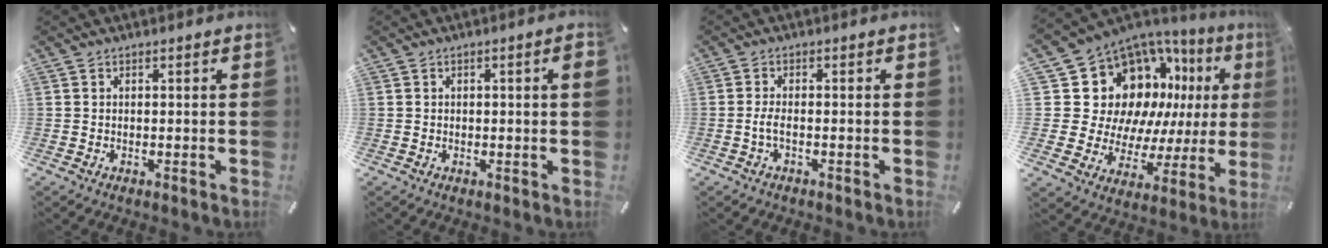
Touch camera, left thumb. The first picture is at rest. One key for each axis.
{"total": 1.8, "fx": 0.1, "fy": 0.4, "fz": 1.7, "tx": -0.022, "ty": -0.004, "tz": -0.002}
{"total": 2.7, "fx": -0.9, "fy": 0.9, "fz": 2.4, "tx": -0.056, "ty": -0.001, "tz": -0.020}
{"total": 19.5, "fx": 8.2, "fy": 14.6, "fz": 10.0, "tx": -0.144, "ty": -0.081, "tz": 0.179}